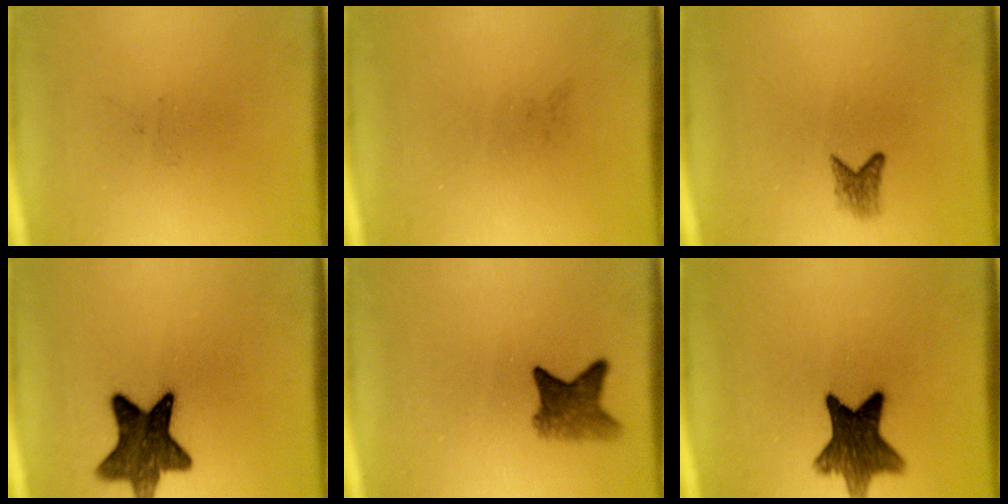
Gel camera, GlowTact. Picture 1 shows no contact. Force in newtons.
{"total": 0.0}
{"total": 1.8}
{"total": 11.5}
{"total": 4.5}
{"total": 10.5}